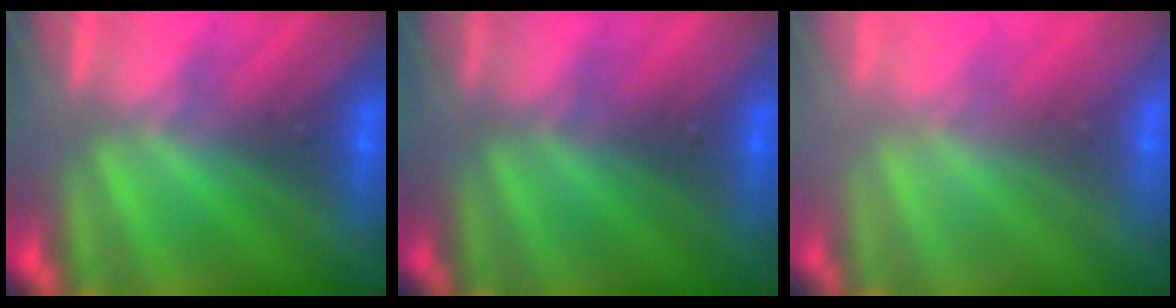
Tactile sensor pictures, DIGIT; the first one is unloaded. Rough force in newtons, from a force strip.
{"total": 2.4}
{"total": 8.7}